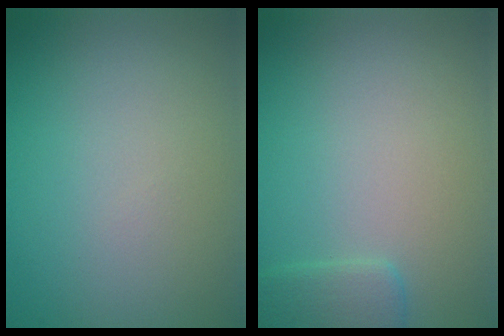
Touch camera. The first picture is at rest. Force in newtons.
{"total": 1.9, "press": 1.9, "slide": 0.2}